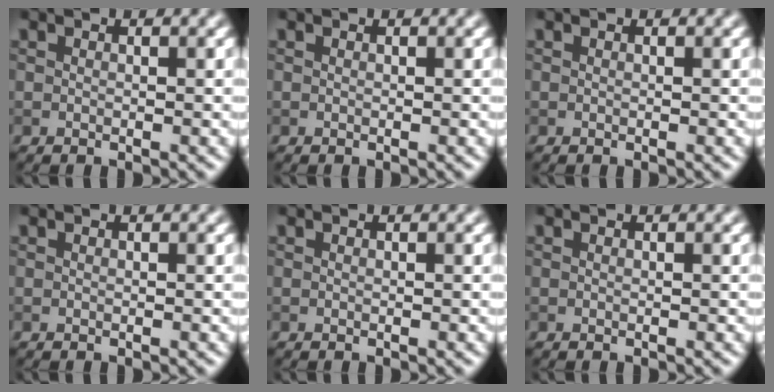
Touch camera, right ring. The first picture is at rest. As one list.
[{"total": 0.0}, {"total": 0.0}, {"total": 0.0}, {"total": 0.0}, {"total": 0.0}]